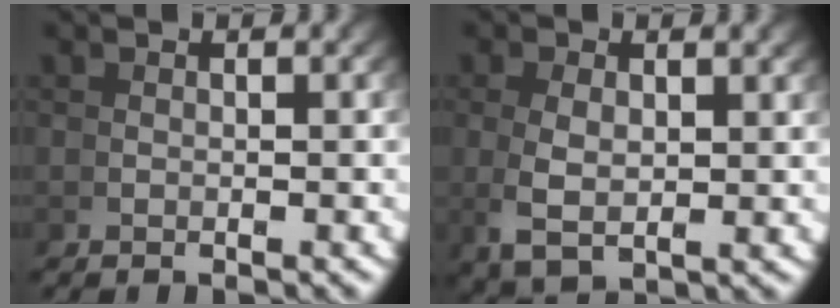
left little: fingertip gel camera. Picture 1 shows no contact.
{"total": 3.3, "force": [0.4, 1.6, 2.9], "torque": [-0.072, -0.012, 0.024]}